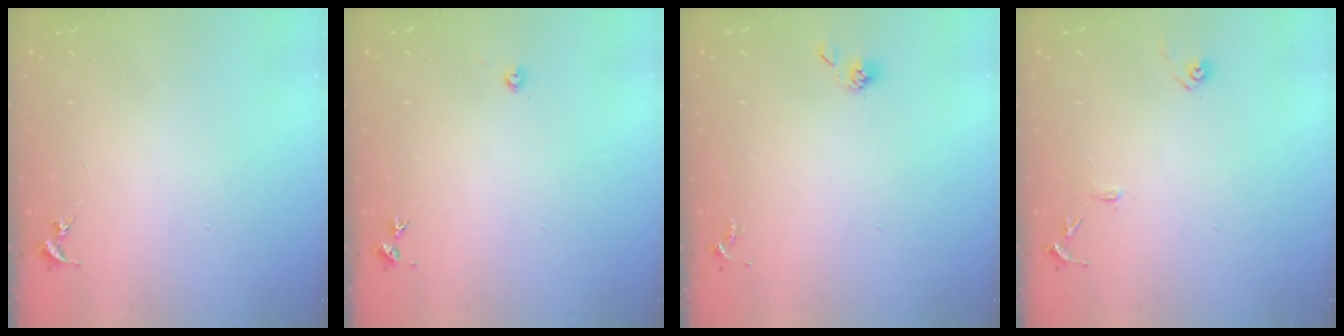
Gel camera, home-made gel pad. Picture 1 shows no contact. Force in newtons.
{"total": 2.2, "press": 2.2, "slide": 0.3}
{"total": 4.2, "press": 4.0, "slide": 1.1}
{"total": 9.0, "press": 8.9, "slide": 0.8}